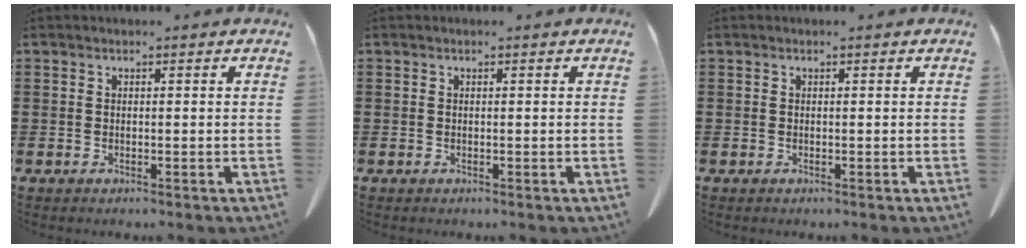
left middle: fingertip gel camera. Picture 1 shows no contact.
{"total": 0.0}
{"total": 0.0}